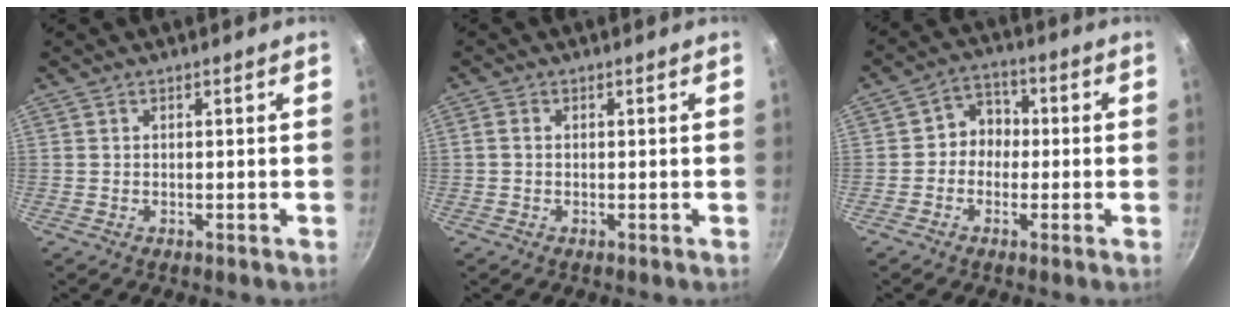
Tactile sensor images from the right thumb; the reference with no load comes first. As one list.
[{"total": 1.1, "force": [0.0, 0.9, 0.6], "torque": [-0.013, 0.005, -0.003]}, {"total": 5.6, "force": [-0.6, 5.0, 2.5], "torque": [0.001, 0.019, -0.024]}]